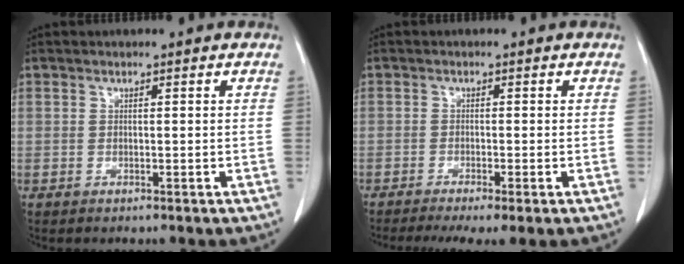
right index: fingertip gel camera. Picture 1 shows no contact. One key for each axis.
{"total": 6.4, "fx": -4.6, "fy": 0.7, "fz": 4.4, "tx": -0.066, "ty": -0.015, "tz": -0.074}